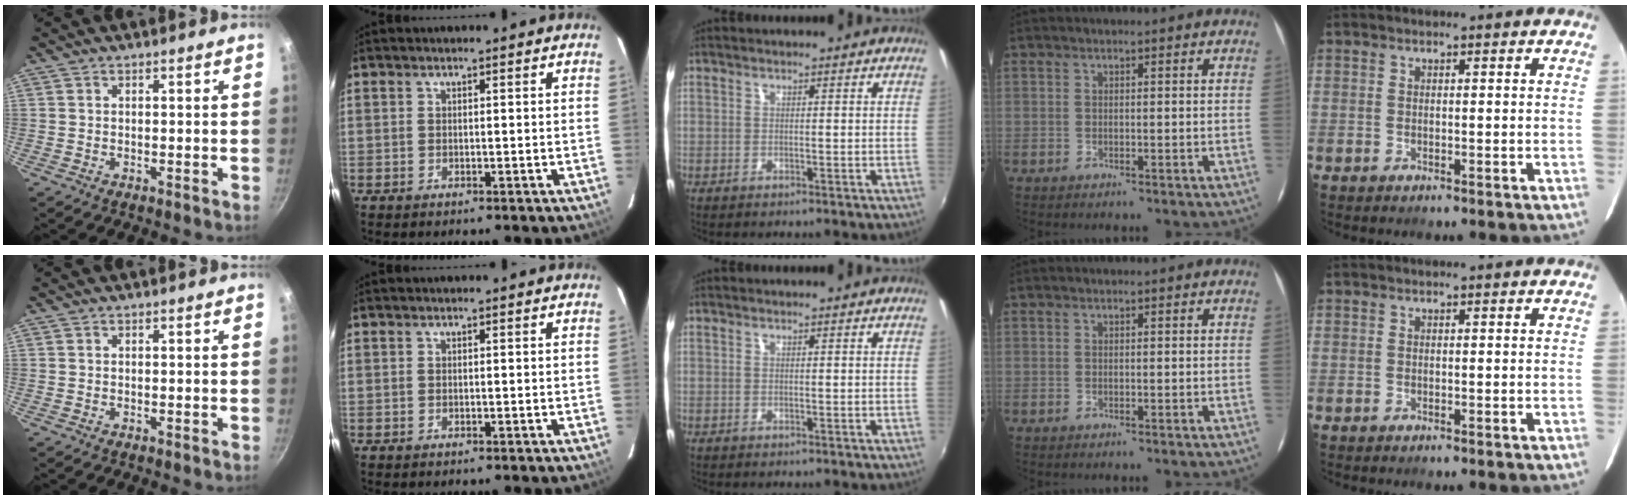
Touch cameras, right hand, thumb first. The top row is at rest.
{}